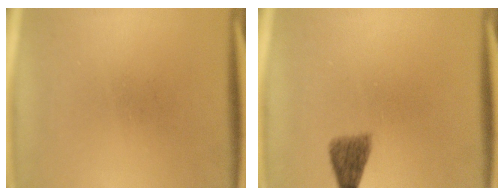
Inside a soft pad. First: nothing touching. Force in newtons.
{"total": 3.7}